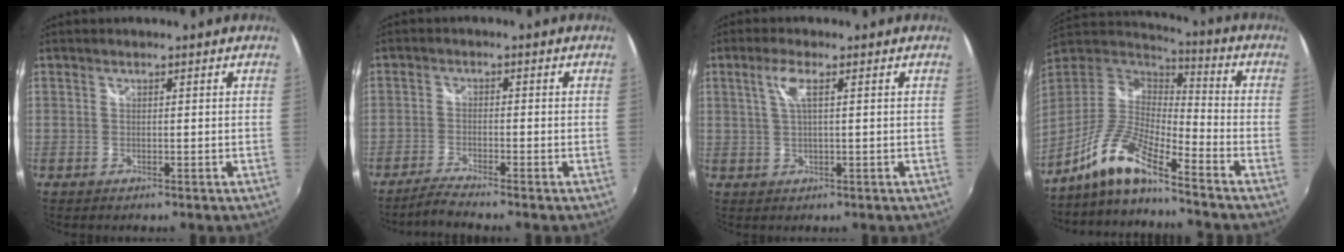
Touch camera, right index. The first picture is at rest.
{"total": 3.5, "force": [-3.3, -0.3, 1.1], "torque": [-0.042, -0.005, -0.070]}
{"total": 3.3, "force": [1.0, 0.1, 3.2], "torque": [-0.065, 0.003, 0.020]}
{"total": 12.4, "force": [-9.5, 1.8, 7.7], "torque": [-0.167, 0.001, -0.193]}